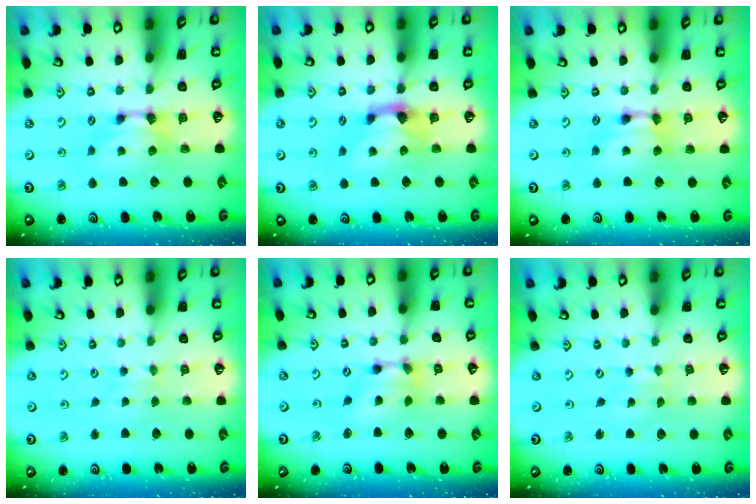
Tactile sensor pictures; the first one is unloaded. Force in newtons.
{"total": 1.2, "press": 0.5, "slide": 1.1}
{"total": 1.6, "press": 1.6, "slide": 0.2}
{"total": 2.4, "press": 2.4, "slide": 0.1}
{"total": 5.6, "press": 4.9, "slide": 2.7}
{"total": 5.8, "press": 5.8, "slide": 0.2}